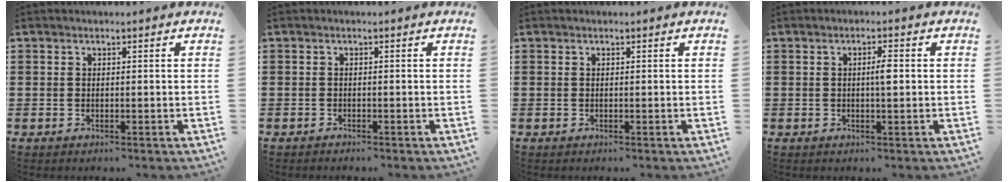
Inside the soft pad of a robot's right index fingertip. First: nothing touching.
{"total": 0.6, "force": [-0.6, 0.1, 0.0], "torque": [-0.002, 0.000, -0.013]}
{"total": 0.0}
{"total": 2.4, "force": [0.1, 0.4, 2.4], "torque": [-0.045, -0.002, 0.000]}